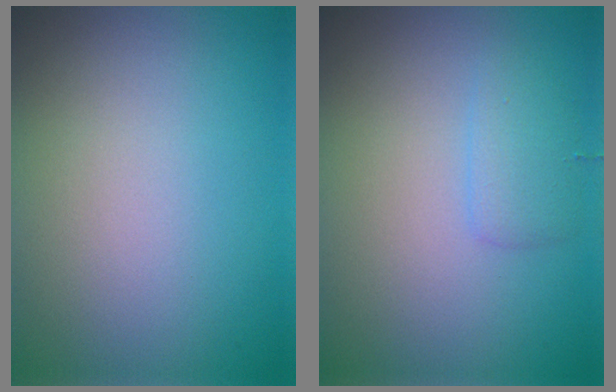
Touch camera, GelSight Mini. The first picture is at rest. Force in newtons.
{"total": 1.7, "press": 1.7, "slide": 0.1}